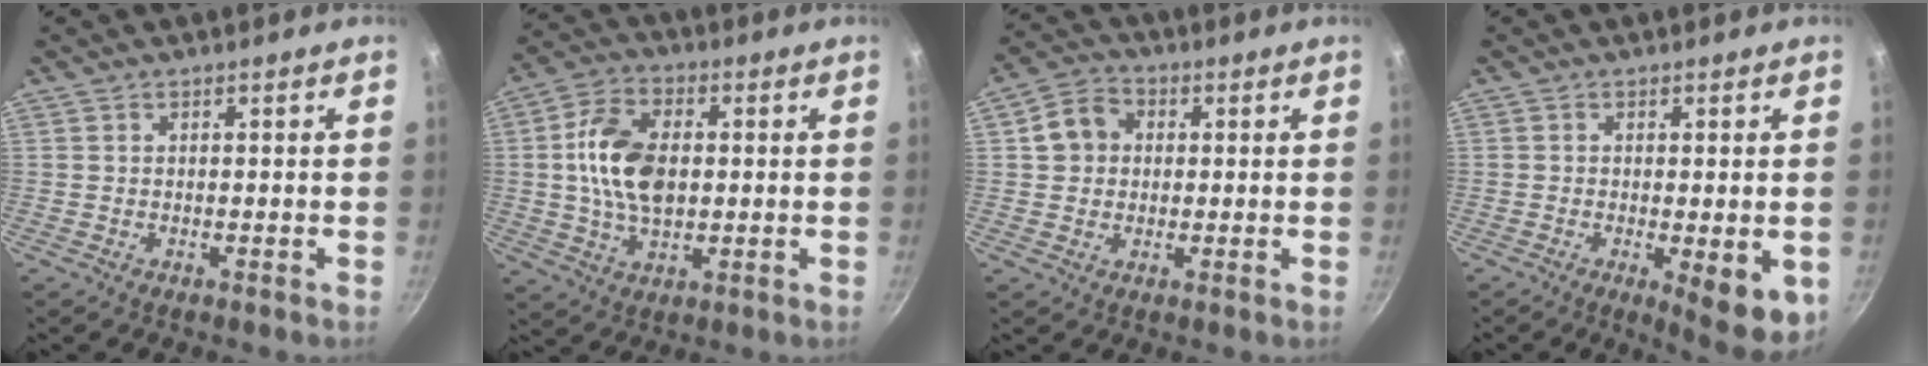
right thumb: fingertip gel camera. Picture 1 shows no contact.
{"total": 13.1, "force": [0.9, 8.0, 10.4], "torque": [-0.185, 0.008, 0.015]}
{"total": 7.1, "force": [0.9, 6.2, 3.4], "torque": [-0.043, 0.013, 0.005]}
{"total": 8.7, "force": [-2.6, 2.6, 7.9], "torque": [-0.102, -0.019, -0.032]}